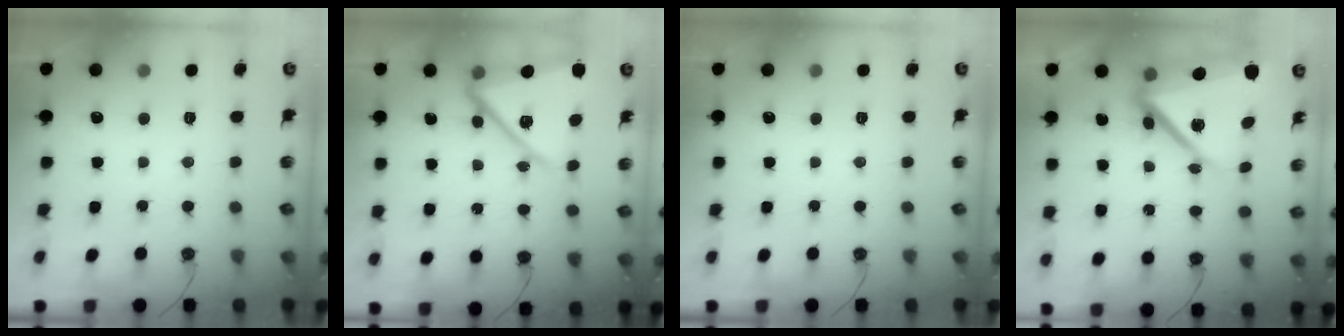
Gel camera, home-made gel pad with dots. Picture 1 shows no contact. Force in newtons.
{"total": 15.0, "press": 14.7, "slide": 2.7}
{"total": 0.0}
{"total": 17.1, "press": 17.0, "slide": 1.9}